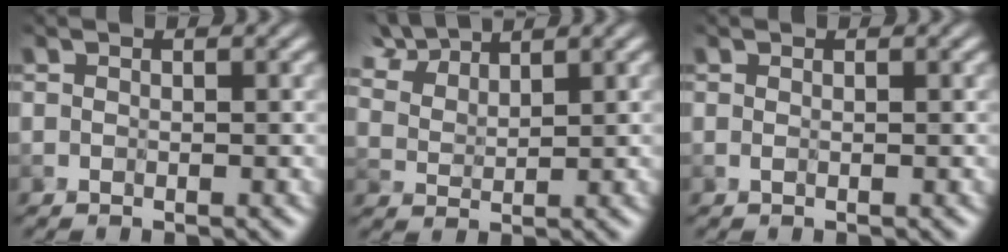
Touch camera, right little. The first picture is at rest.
{"total": 5.8, "force": [4.6, 2.4, 2.6], "torque": [-0.067, 0.014, 0.088]}
{"total": 0.0}